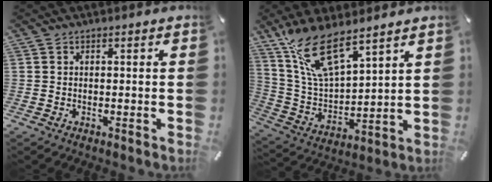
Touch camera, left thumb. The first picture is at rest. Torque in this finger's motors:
{"motor_torque": [2.65, 1.38, 1.29, -1.48, 0.53]}